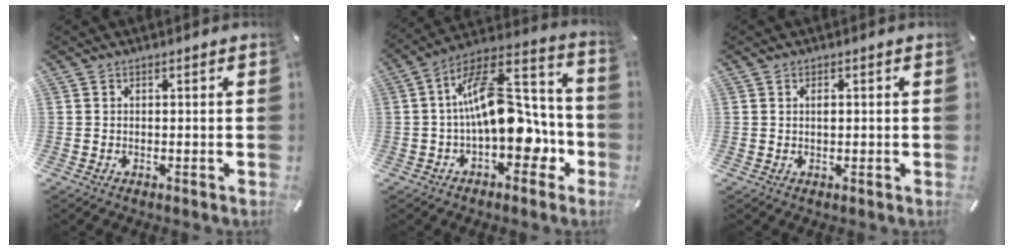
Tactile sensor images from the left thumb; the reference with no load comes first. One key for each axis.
{"total": 18.6, "fx": 0.4, "fy": 11.0, "fz": 15.0, "tx": -0.240, "ty": -0.013, "tz": 0.008}
{"total": 1.3, "fx": 0.3, "fy": 0.7, "fz": 1.1, "tx": -0.023, "ty": 0.004, "tz": 0.003}